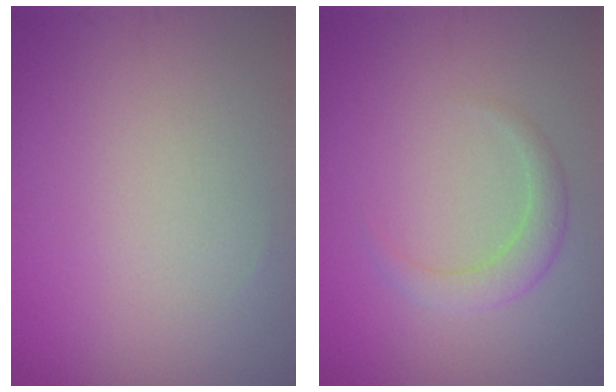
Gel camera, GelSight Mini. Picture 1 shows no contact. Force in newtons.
{"total": 2.1, "press": 2.1, "slide": 0.1}